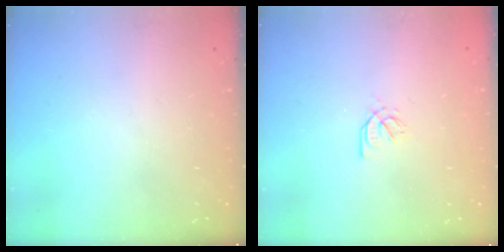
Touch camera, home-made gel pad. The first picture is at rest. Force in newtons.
{"total": 1.6, "press": 1.5, "slide": 0.3}